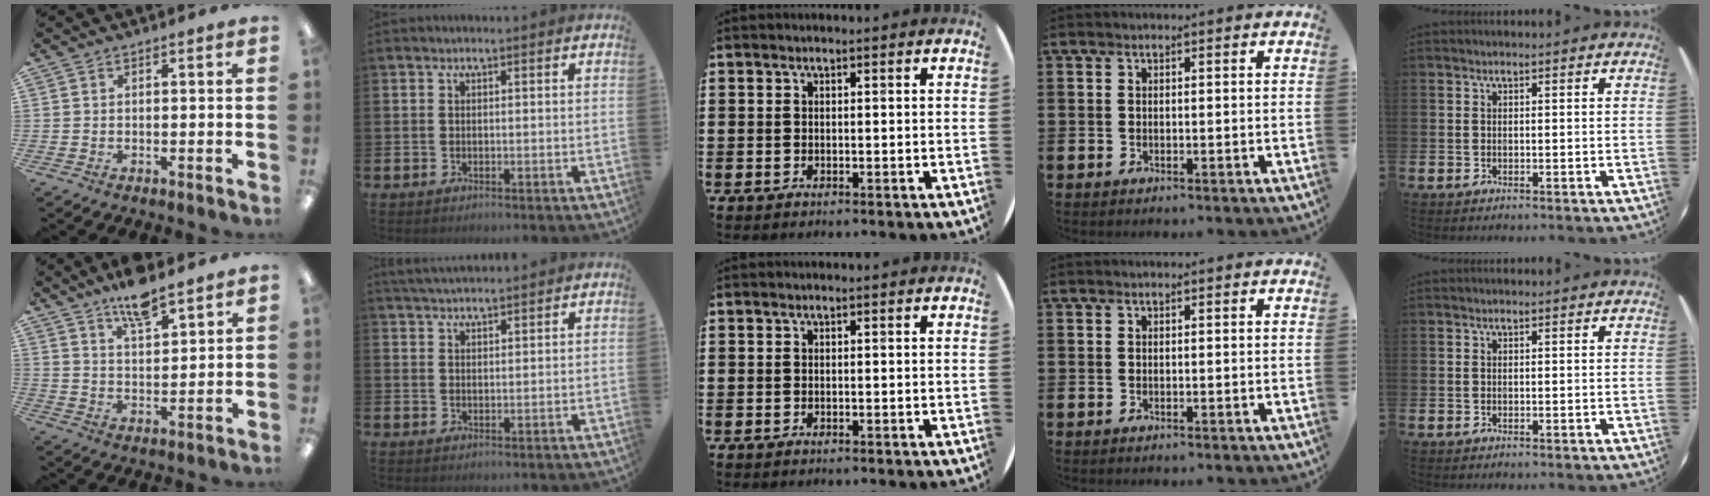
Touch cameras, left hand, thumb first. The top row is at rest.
{"thumb": {"total": 9.1, "force": [7.3, 2.8, 4.7], "torque": [-0.077, -0.041, 0.128]}, "index": {"total": 3.2, "force": [3.1, 0.4, 0.6], "torque": [-0.015, -0.013, 0.057]}}